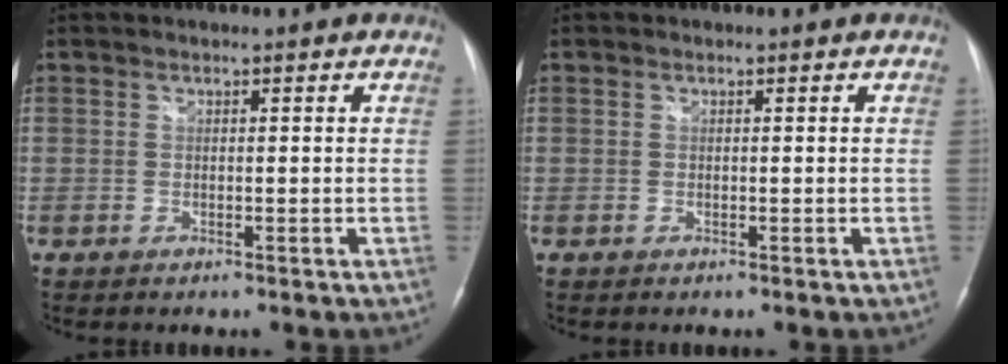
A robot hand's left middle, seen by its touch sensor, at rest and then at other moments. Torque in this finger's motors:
{"motor_torque": [0.00, 0.00, 0.00, 0.00]}